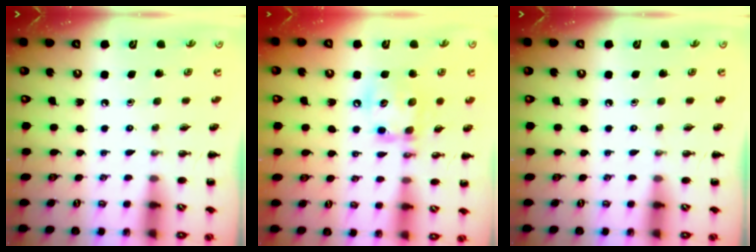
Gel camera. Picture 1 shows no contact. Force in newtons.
{"total": 13.6, "press": 13.5, "slide": 1.2}
{"total": 0.0}